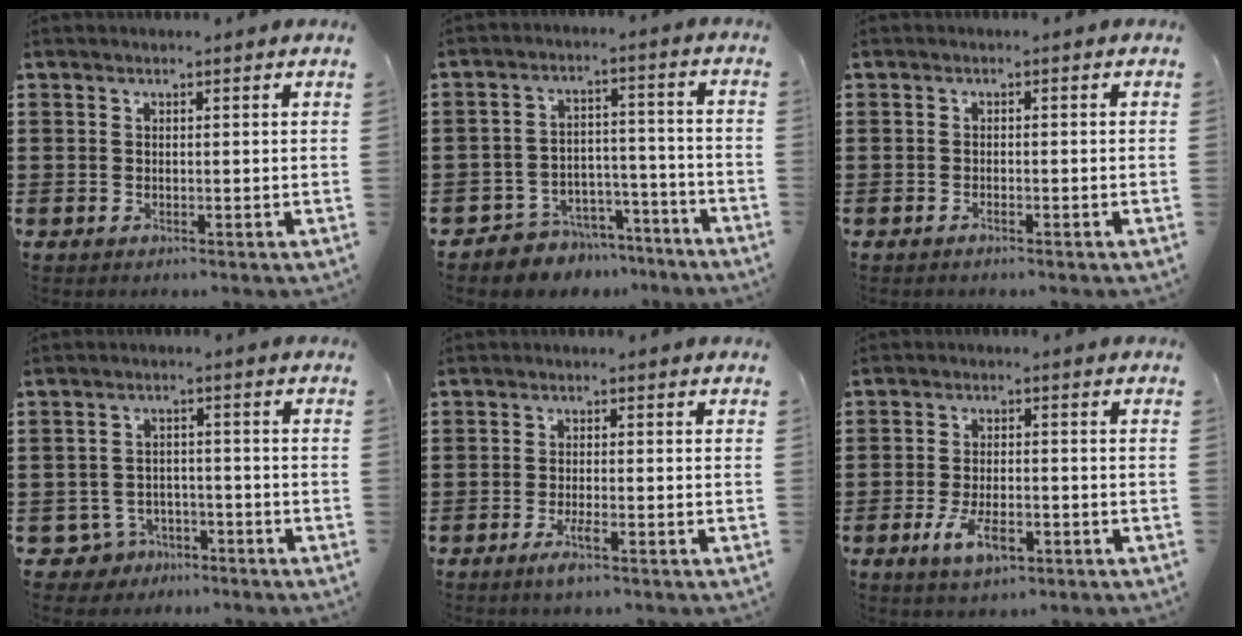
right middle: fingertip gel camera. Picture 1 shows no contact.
{"total": 5.6, "force": [-5.2, 2.0, 0.0], "torque": [-0.003, 0.023, -0.107]}
{"total": 0.5, "force": [-0.5, 0.0, 0.3], "torque": [-0.007, -0.002, -0.009]}
{"total": 3.9, "force": [-3.3, 2.0, 0.7], "torque": [-0.035, -0.001, -0.074]}
{"total": 2.6, "force": [-1.5, 0.3, 2.2], "torque": [-0.051, -0.008, -0.030]}
{"total": 5.4, "force": [-2.6, 2.4, 4.1], "torque": [-0.084, -0.008, -0.054]}